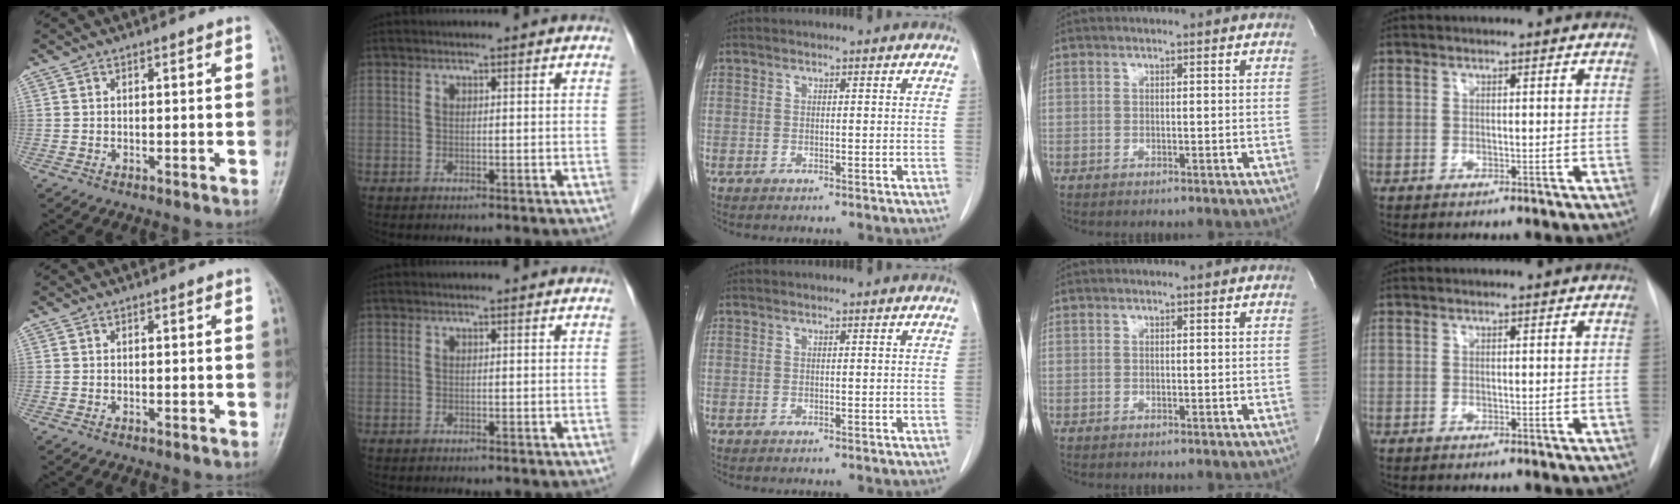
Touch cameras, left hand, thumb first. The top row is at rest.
{}